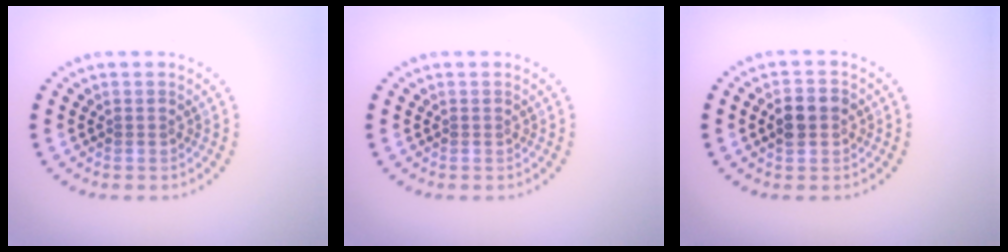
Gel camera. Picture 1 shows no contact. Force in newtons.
{"total": 0.0}
{"total": 2.9, "press": 2.9, "slide": 0.2}